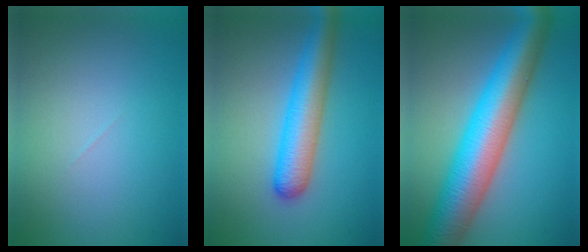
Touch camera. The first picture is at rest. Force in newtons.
{"total": 5.7, "press": 5.7, "slide": 0.2}
{"total": 11.5, "press": 11.5, "slide": 0.3}